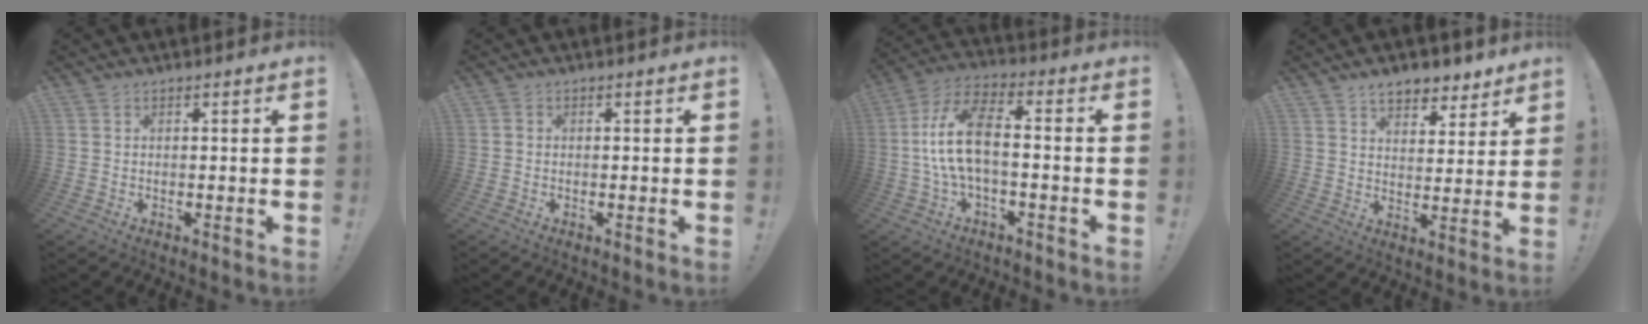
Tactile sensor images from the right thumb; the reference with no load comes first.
{"total": 0.6, "force": [-0.1, 0.6, 0.0], "torque": [0.000, 0.003, -0.002]}
{"total": 13.4, "force": [-0.9, 5.8, 12.1], "torque": [-0.235, 0.003, -0.019]}
{"total": 8.1, "force": [6.2, 4.1, 3.2], "torque": [-0.043, -0.036, 0.114]}